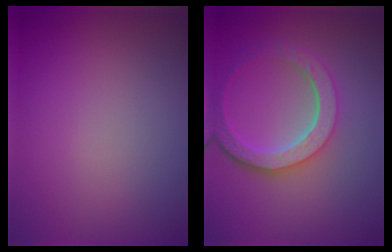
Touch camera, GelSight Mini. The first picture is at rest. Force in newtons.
{"total": 6.0, "press": 4.4, "slide": 4.0}